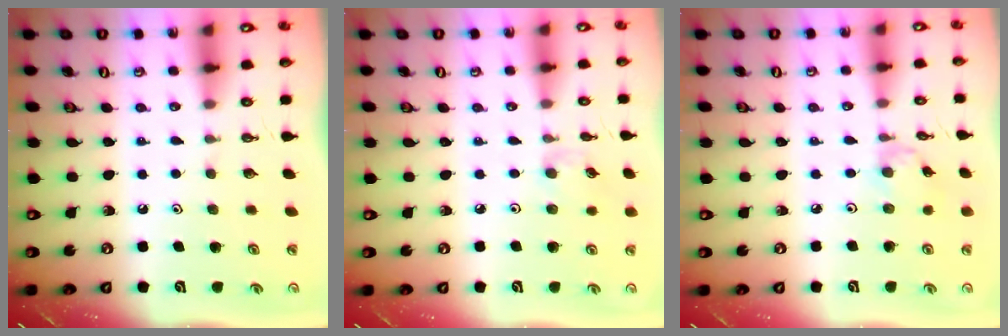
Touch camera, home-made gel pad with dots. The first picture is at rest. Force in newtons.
{"total": 4.0, "press": 3.9, "slide": 0.6}
{"total": 1.1, "press": 1.1, "slide": 0.3}